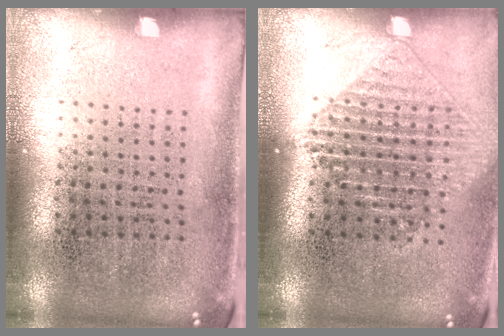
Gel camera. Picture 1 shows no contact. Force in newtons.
{"total": 1.4, "press": 1.3, "slide": 0.6}